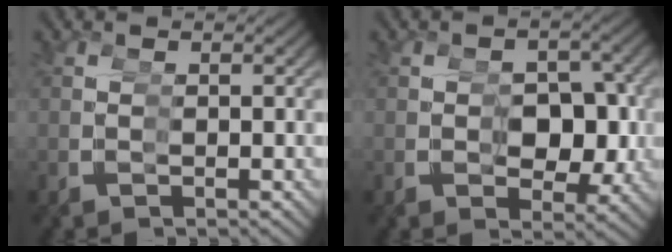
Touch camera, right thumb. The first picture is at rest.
{"total": 6.0, "force": [-0.5, 4.1, 4.3], "torque": [-0.075, -0.023, 0.001]}